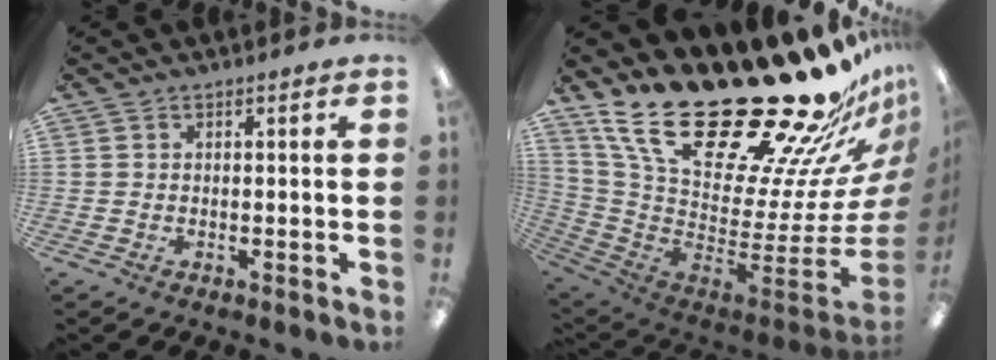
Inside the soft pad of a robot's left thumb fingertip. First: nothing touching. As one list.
[{"total": 34.5, "force": [24.3, 12.9, 20.8], "torque": [-0.281, -0.208, 0.460]}]